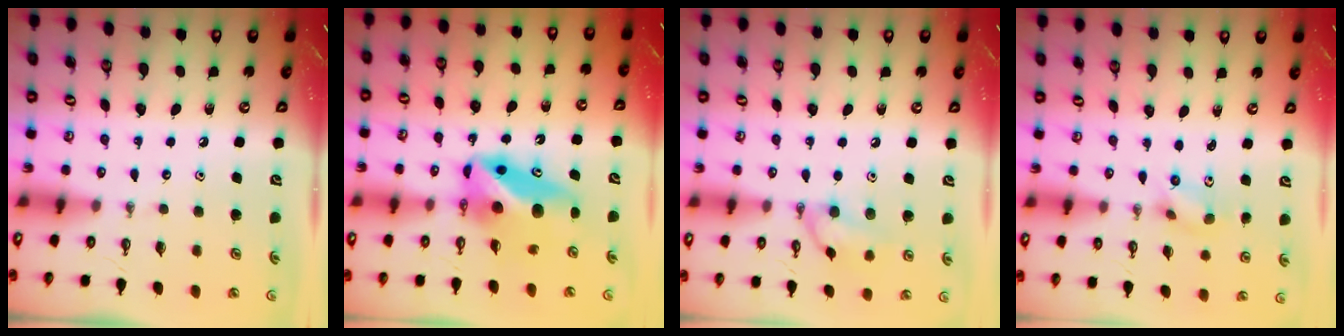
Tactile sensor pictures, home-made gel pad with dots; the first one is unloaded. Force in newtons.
{"total": 10.7, "press": 9.6, "slide": 4.6}
{"total": 10.3, "press": 10.2, "slide": 1.5}
{"total": 2.3, "press": 2.2, "slide": 0.8}